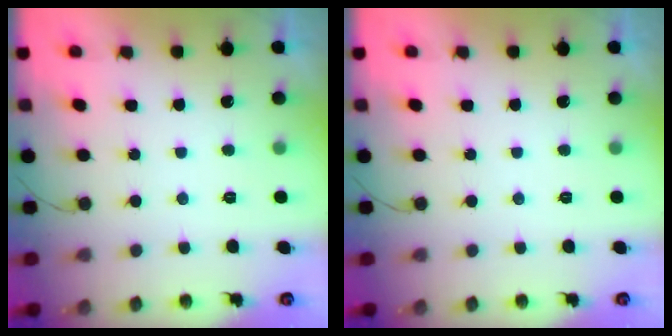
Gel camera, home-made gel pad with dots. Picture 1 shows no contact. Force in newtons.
{"total": 0.0}